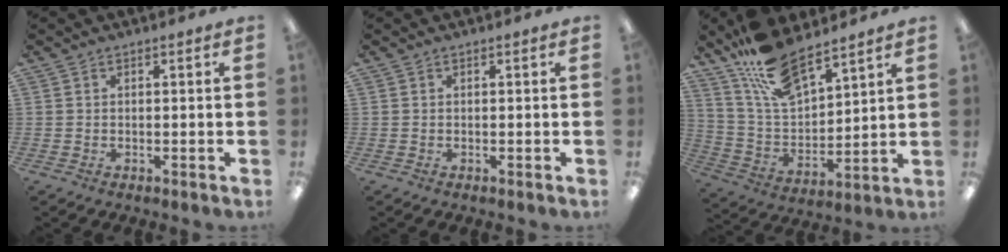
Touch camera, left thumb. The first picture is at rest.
{"total": 0.0}
{"total": 15.4, "force": [12.1, 5.7, 7.6], "torque": [-0.163, -0.063, 0.222]}